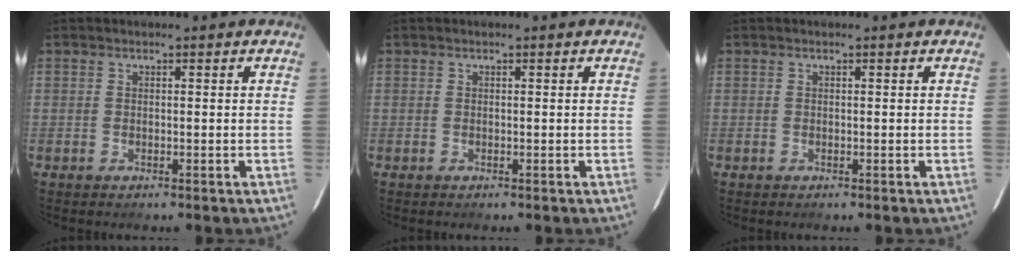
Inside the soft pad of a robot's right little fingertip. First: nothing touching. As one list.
[{"total": 0.0}, {"total": 0.0}]